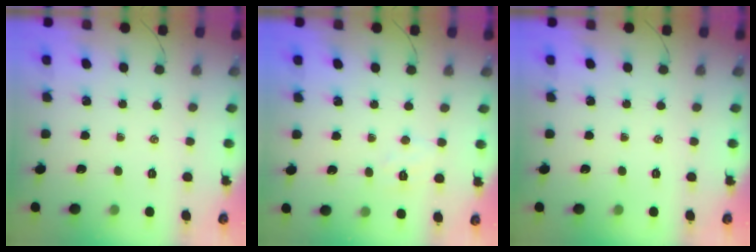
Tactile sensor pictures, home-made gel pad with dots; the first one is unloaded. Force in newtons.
{"total": 4.4, "press": 4.3, "slide": 0.9}
{"total": 0.0}